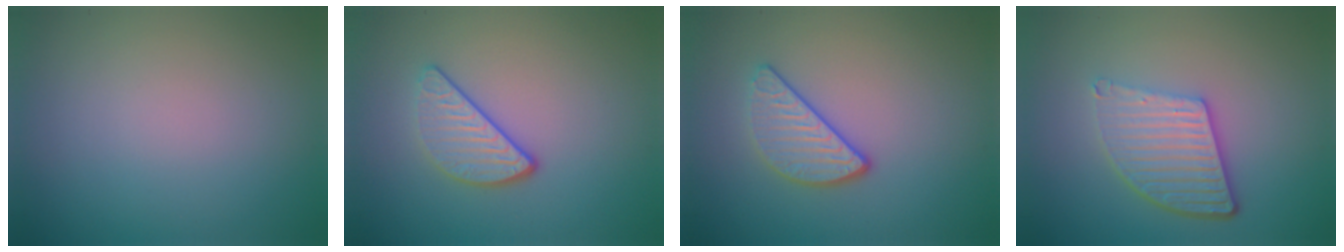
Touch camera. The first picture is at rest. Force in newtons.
{"total": 3.0, "press": 2.5, "slide": 1.6}
{"total": 3.0, "press": 2.6, "slide": 1.3}
{"total": 5.3, "press": 3.8, "slide": 3.7}